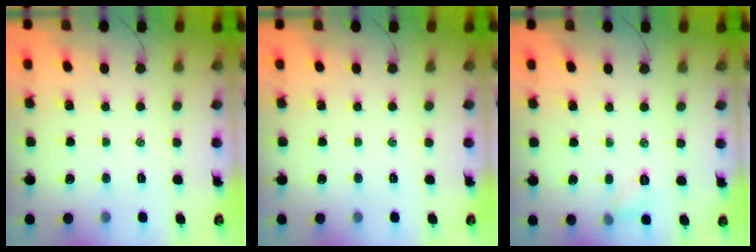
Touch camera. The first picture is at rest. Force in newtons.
{"total": 0.0}
{"total": 6.0, "press": 5.9, "slide": 1.2}